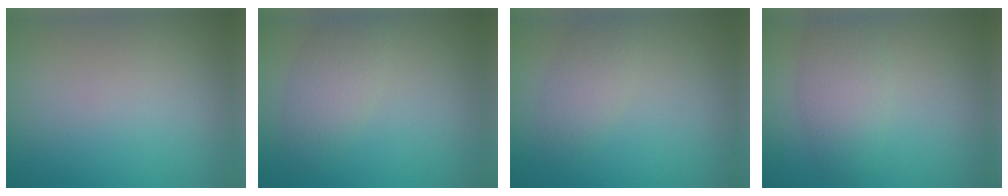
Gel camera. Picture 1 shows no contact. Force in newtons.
{"total": 3.1, "press": 3.1, "slide": 0.1}
{"total": 2.4, "press": 2.4, "slide": 0.1}
{"total": 3.8, "press": 3.8, "slide": 0.1}